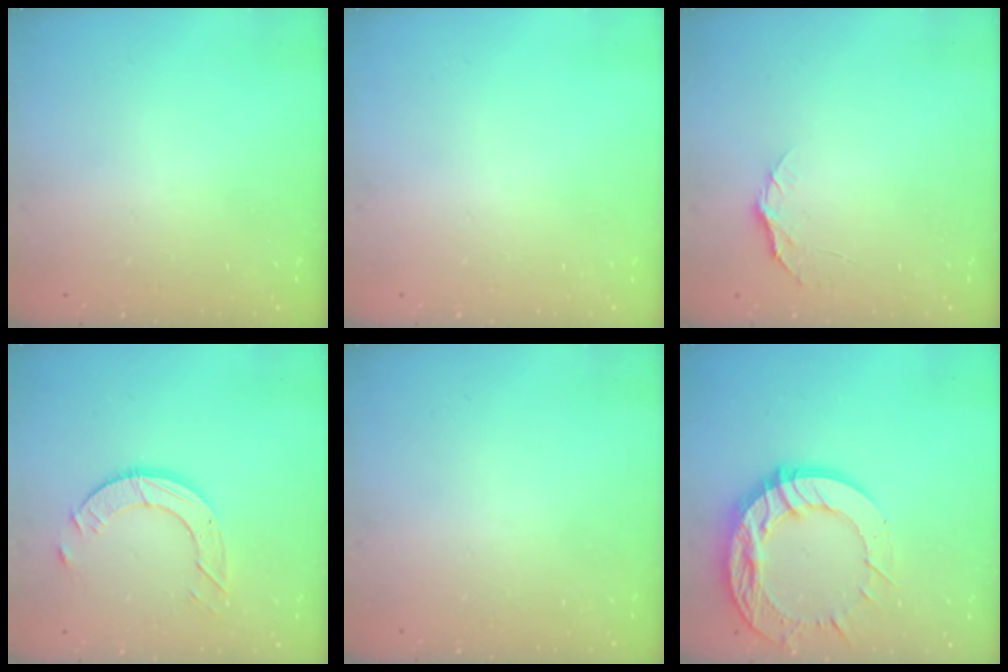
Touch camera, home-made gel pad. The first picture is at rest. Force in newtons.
{"total": 0.0}
{"total": 5.0, "press": 5.0, "slide": 0.6}
{"total": 8.4, "press": 8.4, "slide": 0.5}
{"total": 0.0}
{"total": 20.5, "press": 20.5, "slide": 1.9}